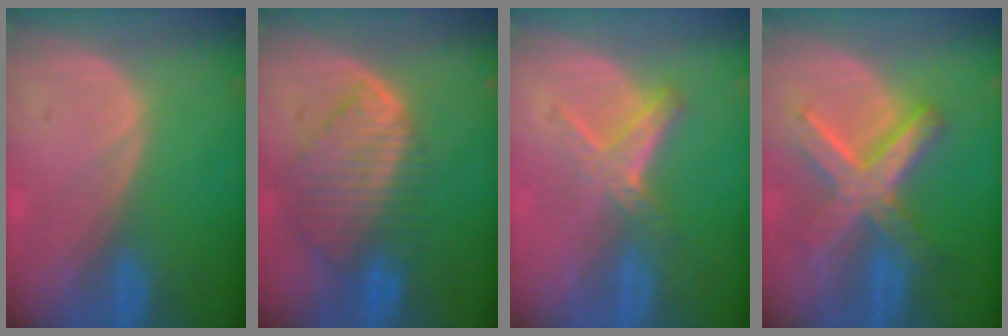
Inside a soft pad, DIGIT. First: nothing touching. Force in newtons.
{"total": 8.9, "press": 7.7, "slide": 4.5}
{"total": 5.0, "press": 4.7, "slide": 1.5}
{"total": 9.0, "press": 9.0, "slide": 0.7}